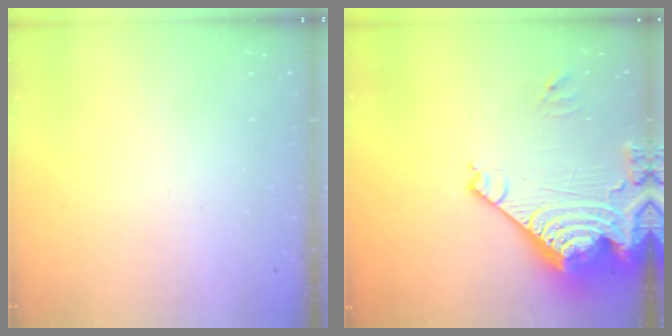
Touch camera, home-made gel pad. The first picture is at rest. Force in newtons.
{"total": 18.3, "press": 18.2, "slide": 2.2}